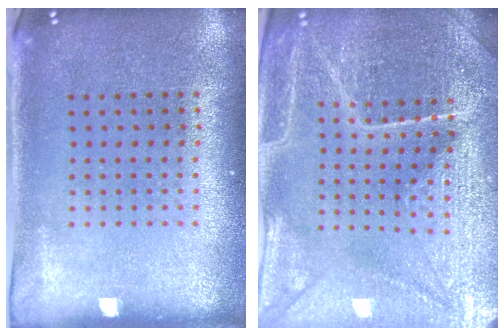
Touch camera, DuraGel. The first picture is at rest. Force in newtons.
{"total": 4.7, "press": 4.5, "slide": 1.4}